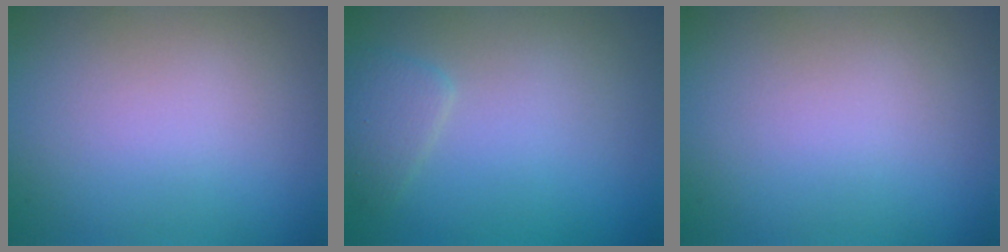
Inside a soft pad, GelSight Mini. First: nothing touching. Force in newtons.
{"total": 1.5, "press": 1.5, "slide": 0.1}
{"total": 0.0}